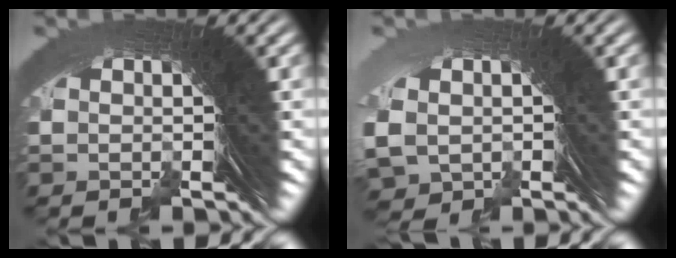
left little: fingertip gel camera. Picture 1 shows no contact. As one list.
[{"total": 2.7, "force": [-1.6, 2.2, 0.0], "torque": [-0.012, -0.017, -0.017]}]